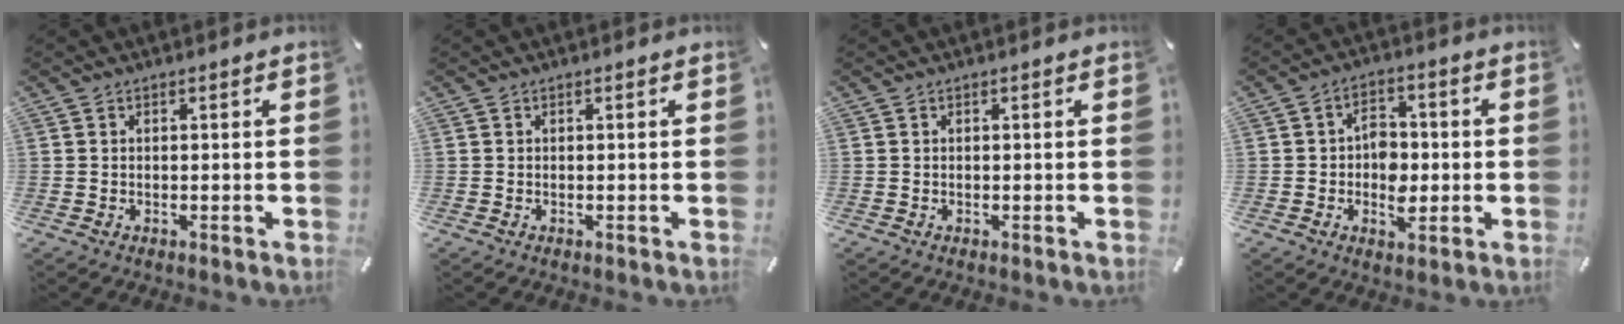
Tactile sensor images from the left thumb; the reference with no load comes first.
{"total": 0.0}
{"total": 0.0}
{"total": 6.8, "force": [-1.0, 4.9, 4.6], "torque": [-0.066, 0.000, -0.020]}